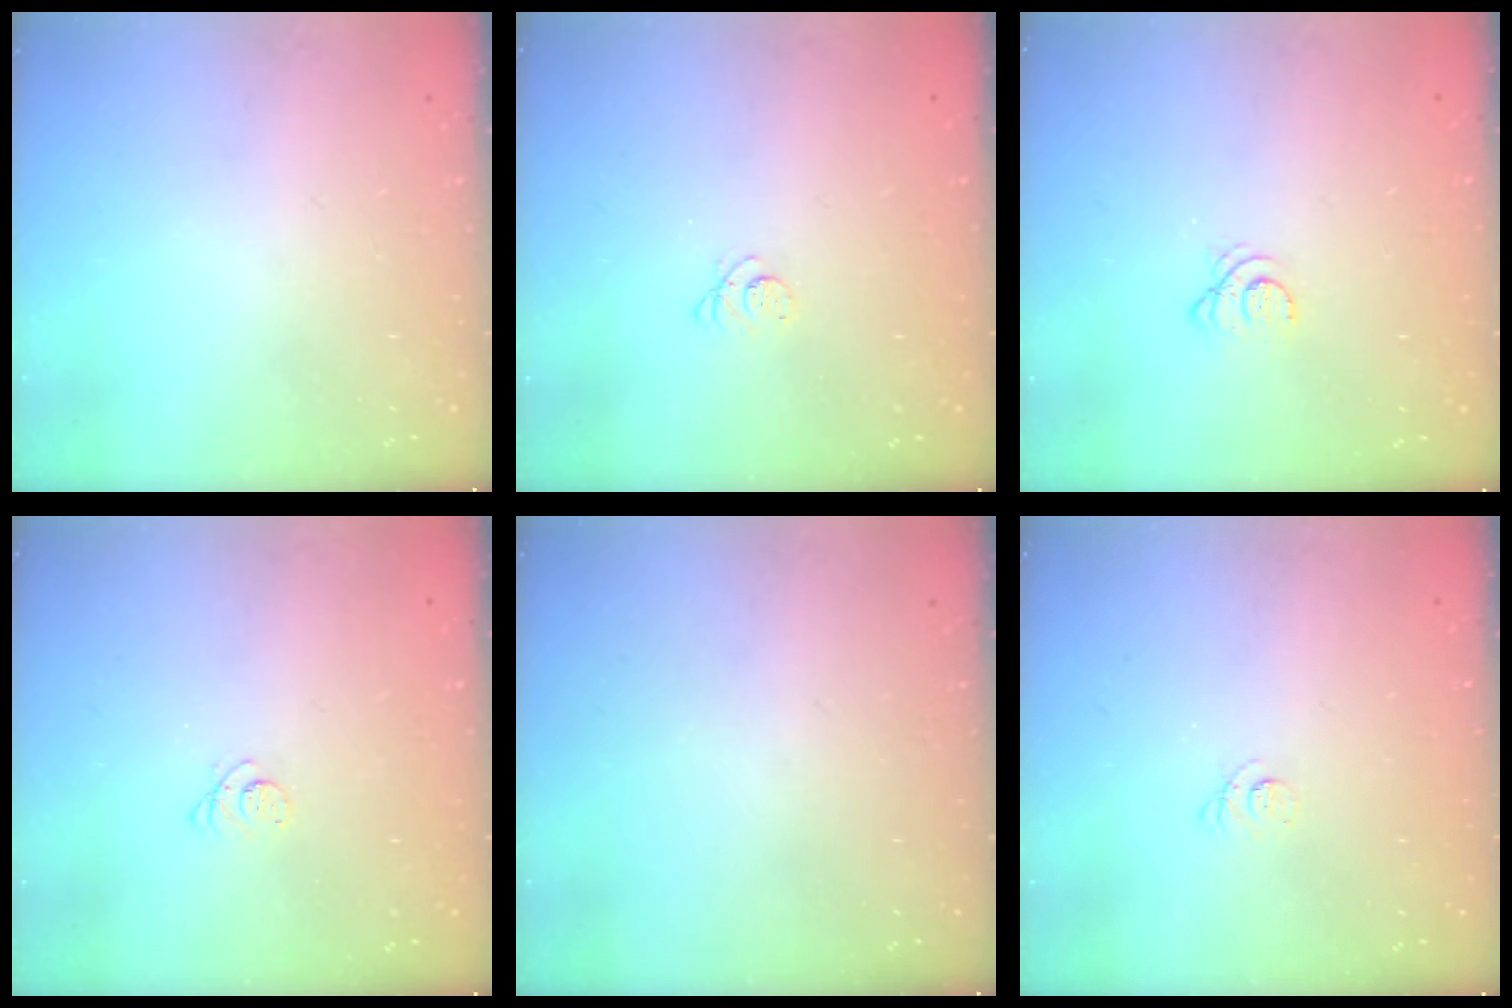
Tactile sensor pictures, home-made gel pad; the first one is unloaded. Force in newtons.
{"total": 2.3, "press": 2.3, "slide": 0.3}
{"total": 2.5, "press": 2.5, "slide": 0.3}
{"total": 2.3, "press": 2.3, "slide": 0.3}
{"total": 0.0}
{"total": 2.3, "press": 2.2, "slide": 0.2}